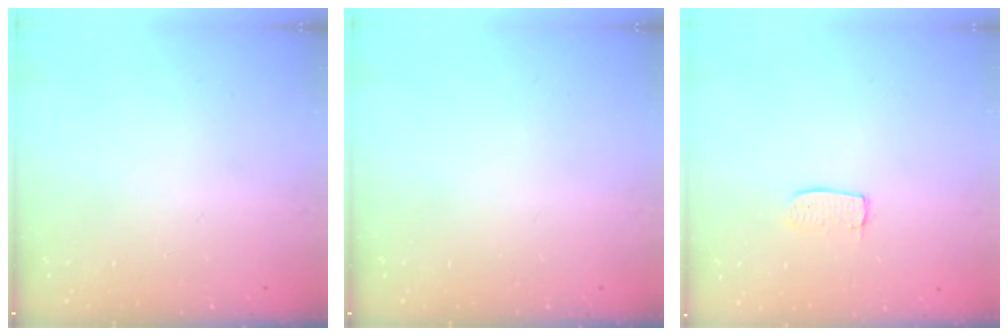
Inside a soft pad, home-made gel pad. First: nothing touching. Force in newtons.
{"total": 0.0}
{"total": 5.8, "press": 5.8, "slide": 0.3}